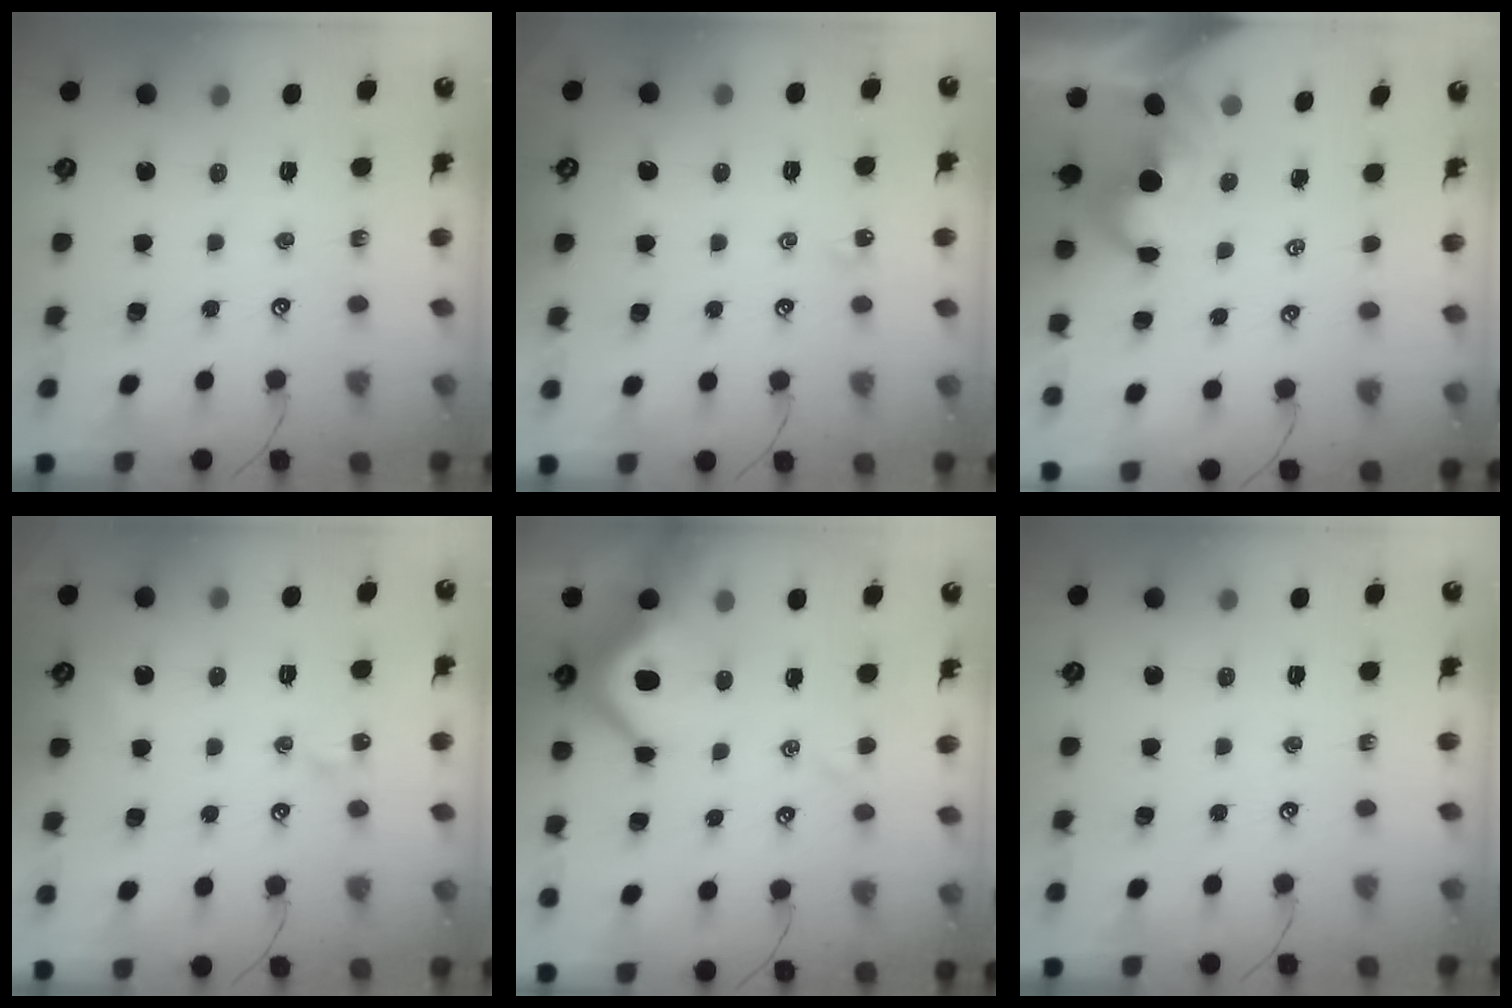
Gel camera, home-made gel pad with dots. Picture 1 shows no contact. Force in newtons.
{"total": 2.6, "press": 2.6, "slide": 0.5}
{"total": 1.7, "press": 1.4, "slide": 1.0}
{"total": 2.8, "press": 2.8, "slide": 0.5}
{"total": 10.9, "press": 10.8, "slide": 1.6}
{"total": 0.0}